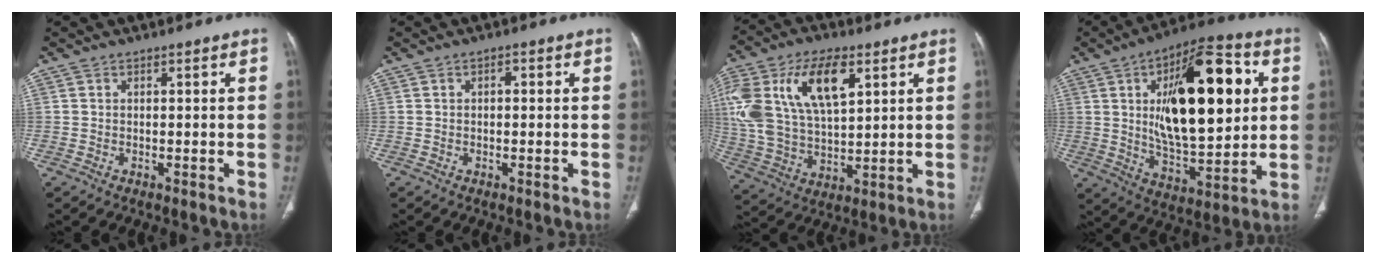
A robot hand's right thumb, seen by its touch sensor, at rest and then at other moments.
{"total": 1.2, "force": [0.1, 0.7, 0.9], "torque": [-0.011, 0.003, 0.000]}
{"total": 23.3, "force": [8.6, 12.3, 17.8], "torque": [-0.377, 0.003, 0.161]}
{"total": 26.6, "force": [5.5, 11.7, 23.2], "torque": [-0.328, -0.011, 0.084]}